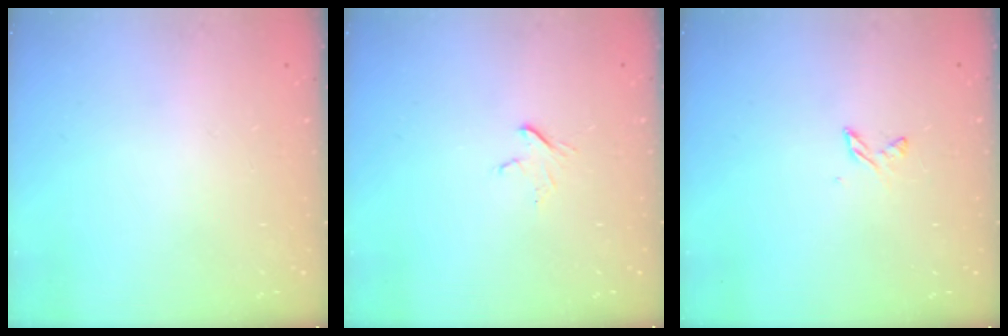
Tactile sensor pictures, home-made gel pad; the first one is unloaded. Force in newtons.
{"total": 3.4, "press": 3.4, "slide": 0.3}
{"total": 3.0, "press": 2.9, "slide": 0.4}